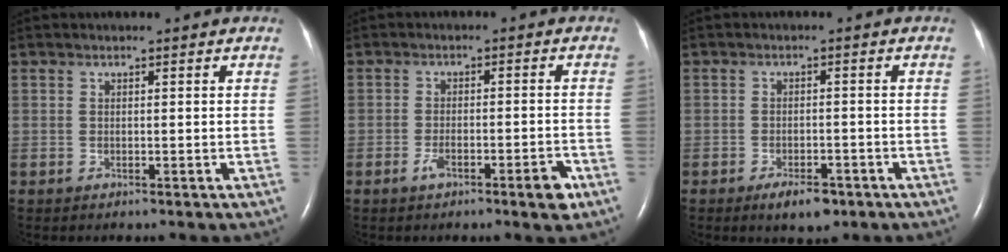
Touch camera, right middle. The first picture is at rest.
{"total": 4.9, "force": [-2.8, 0.9, 3.9], "torque": [-0.063, 0.000, -0.045]}
{"total": 4.2, "force": [-2.7, 1.7, 2.7], "torque": [-0.049, -0.001, -0.038]}